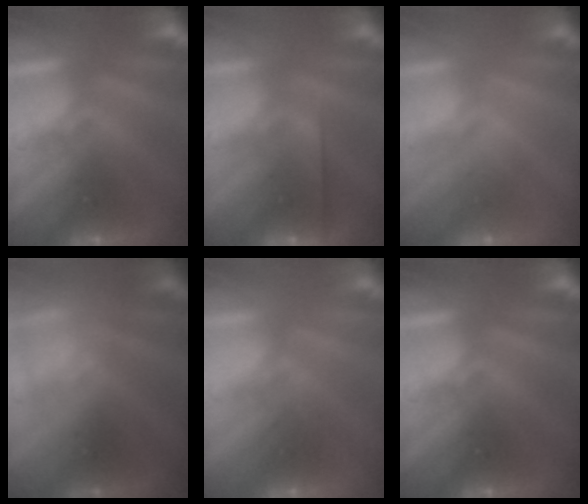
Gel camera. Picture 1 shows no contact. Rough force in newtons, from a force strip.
{"total": 2.5}
{"total": 2.8}
{"total": 2.2}
{"total": 4.7}
{"total": 0.0}